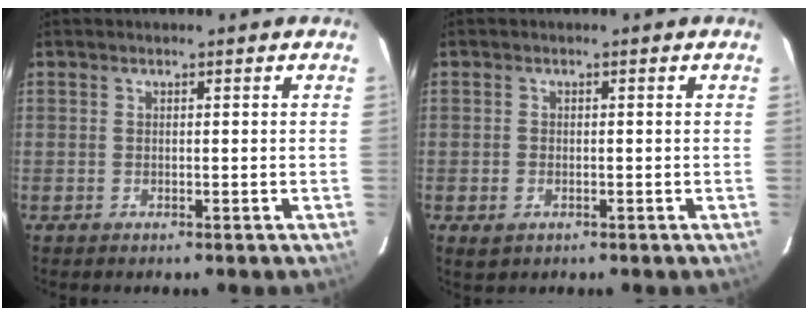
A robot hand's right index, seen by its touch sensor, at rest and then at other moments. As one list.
[{"total": 2.2, "force": [-0.9, 1.6, 1.1], "torque": [-0.020, -0.004, -0.014]}]